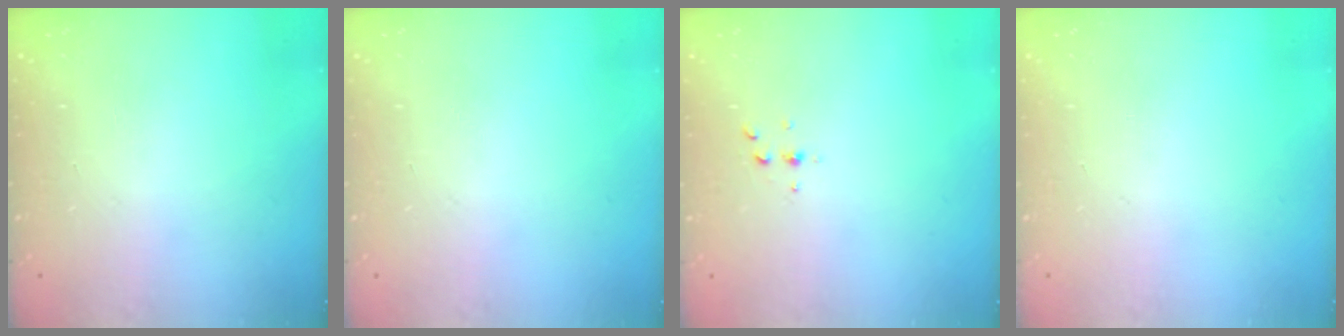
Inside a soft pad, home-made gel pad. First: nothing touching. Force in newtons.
{"total": 0.0}
{"total": 2.5, "press": 2.4, "slide": 0.2}
{"total": 0.0}